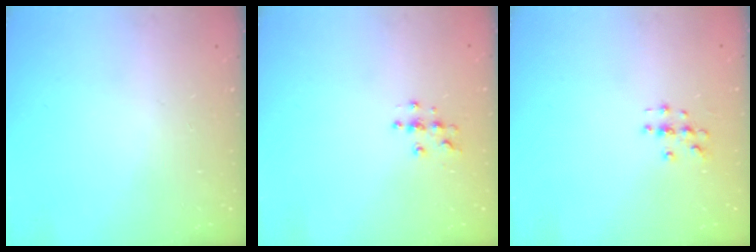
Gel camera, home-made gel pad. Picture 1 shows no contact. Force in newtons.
{"total": 3.8, "press": 3.8, "slide": 0.3}
{"total": 3.2, "press": 3.2, "slide": 0.2}